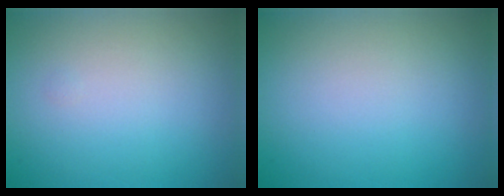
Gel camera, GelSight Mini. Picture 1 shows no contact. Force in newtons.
{"total": 0.0}